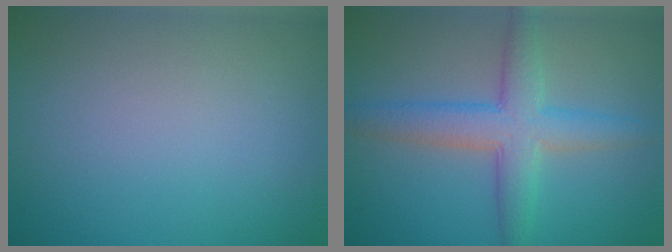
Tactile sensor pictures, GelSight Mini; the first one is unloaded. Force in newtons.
{"total": 5.1, "press": 5.1, "slide": 0.2}